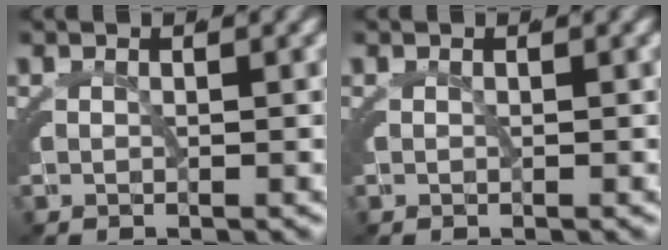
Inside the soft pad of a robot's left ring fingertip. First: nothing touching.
{"total": 0.0}